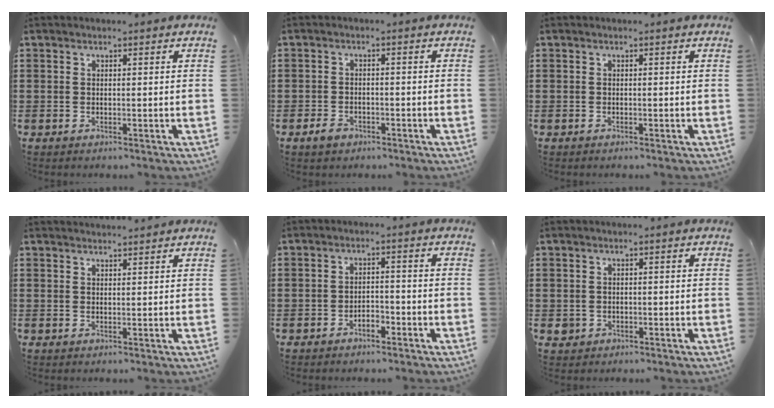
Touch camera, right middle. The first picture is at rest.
{"total": 2.0, "force": [-1.4, 1.1, 1.0], "torque": [-0.020, 0.001, -0.027]}
{"total": 0.0}
{"total": 1.4, "force": [1.4, 0.0, 0.1], "torque": [-0.005, 0.001, 0.026]}
{"total": 2.3, "force": [-1.9, 0.9, 1.0], "torque": [-0.022, 0.005, -0.040]}
{"total": 0.9, "force": [-0.2, 0.9, 0.2], "torque": [-0.007, 0.006, -0.007]}